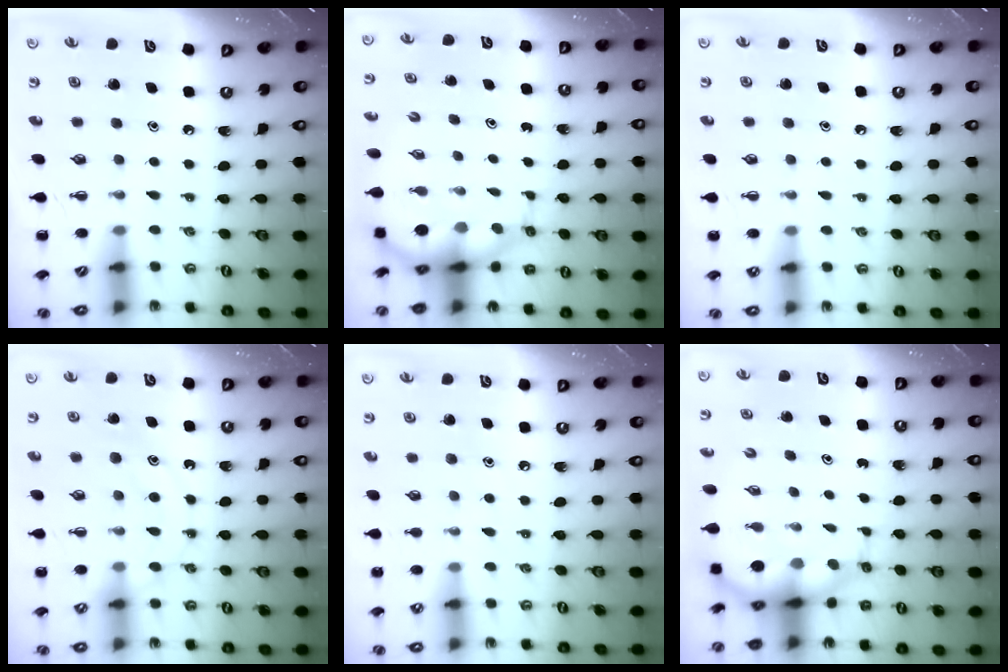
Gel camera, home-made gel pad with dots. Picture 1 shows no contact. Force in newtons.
{"total": 8.4, "press": 8.0, "slide": 2.6}
{"total": 4.7, "press": 4.4, "slide": 1.7}
{"total": 11.5, "press": 11.5, "slide": 0.6}
{"total": 5.9, "press": 5.7, "slide": 1.7}
{"total": 8.4, "press": 8.0, "slide": 2.6}